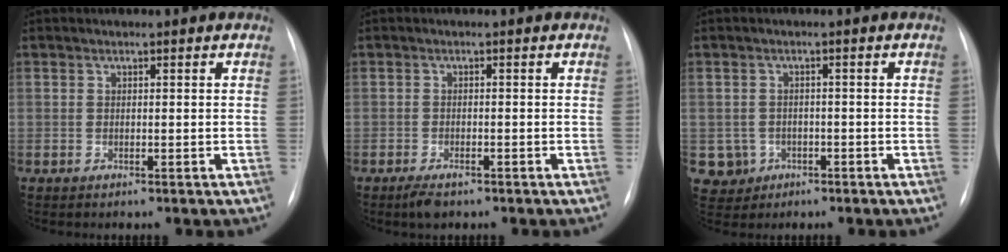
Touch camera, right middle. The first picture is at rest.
{"total": 2.4, "force": [-1.6, 0.8, 1.5], "torque": [-0.034, -0.005, -0.025]}
{"total": 4.8, "force": [-1.3, 4.6, 0.5], "torque": [-0.012, 0.005, -0.013]}